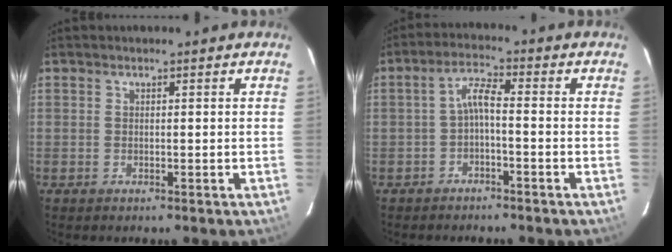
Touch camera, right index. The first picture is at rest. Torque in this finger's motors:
{"motor_torque": [0.87, -0.17, 0.46, 0.12]}